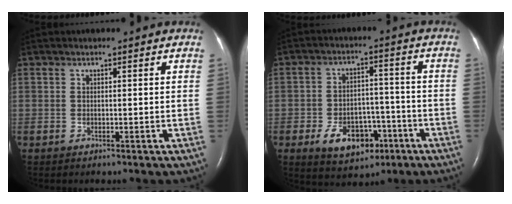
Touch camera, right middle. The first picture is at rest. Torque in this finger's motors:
{"motor_torque": [1.16, -0.65, 0.17, 0.04]}